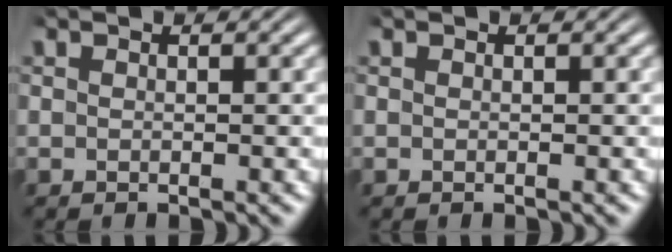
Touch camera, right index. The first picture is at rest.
{"total": 0.0}